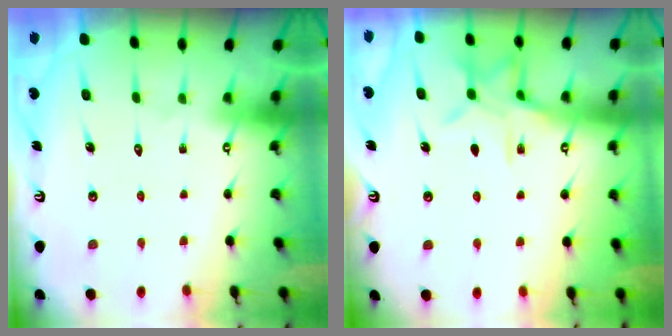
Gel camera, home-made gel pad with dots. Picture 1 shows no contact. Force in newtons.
{"total": 11.2, "press": 11.1, "slide": 0.6}